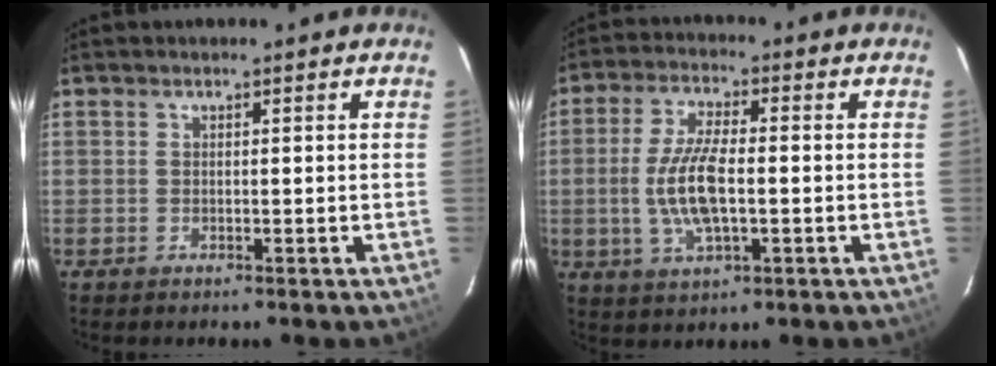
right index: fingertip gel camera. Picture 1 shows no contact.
{"total": 9.9, "force": [-1.3, 3.4, 9.2], "torque": [-0.191, -0.003, -0.025]}